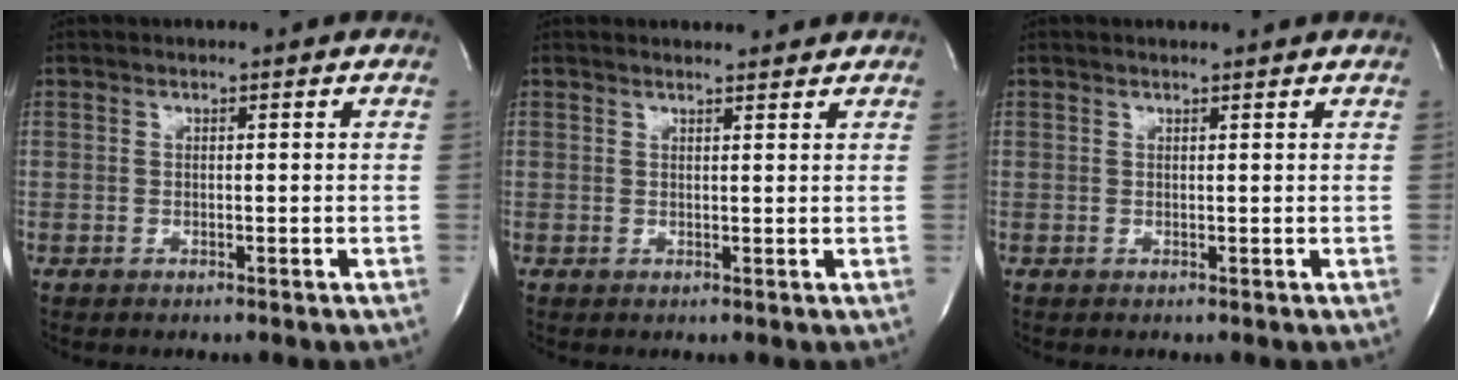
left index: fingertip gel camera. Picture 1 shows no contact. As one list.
[{"total": 3.3, "force": [3.2, 0.5, 0.5], "torque": [-0.015, 0.006, 0.038]}, {"total": 1.7, "force": [1.6, 0.0, 0.5], "torque": [-0.012, 0.007, 0.022]}]